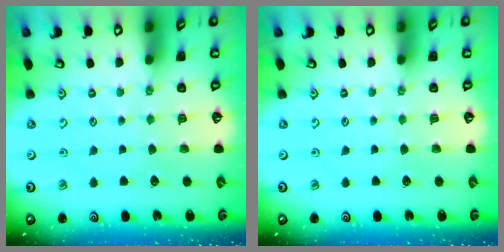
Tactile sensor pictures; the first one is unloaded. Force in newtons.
{"total": 0.0}